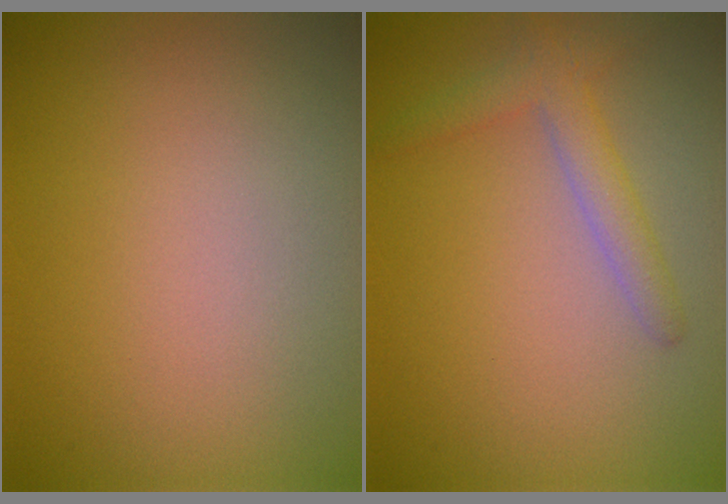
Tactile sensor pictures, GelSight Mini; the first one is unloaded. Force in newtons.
{"total": 2.6, "press": 2.5, "slide": 0.1}